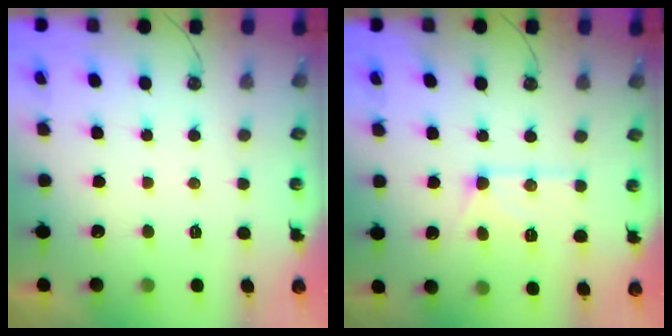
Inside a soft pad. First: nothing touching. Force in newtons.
{"total": 12.2, "press": 12.2, "slide": 0.3}